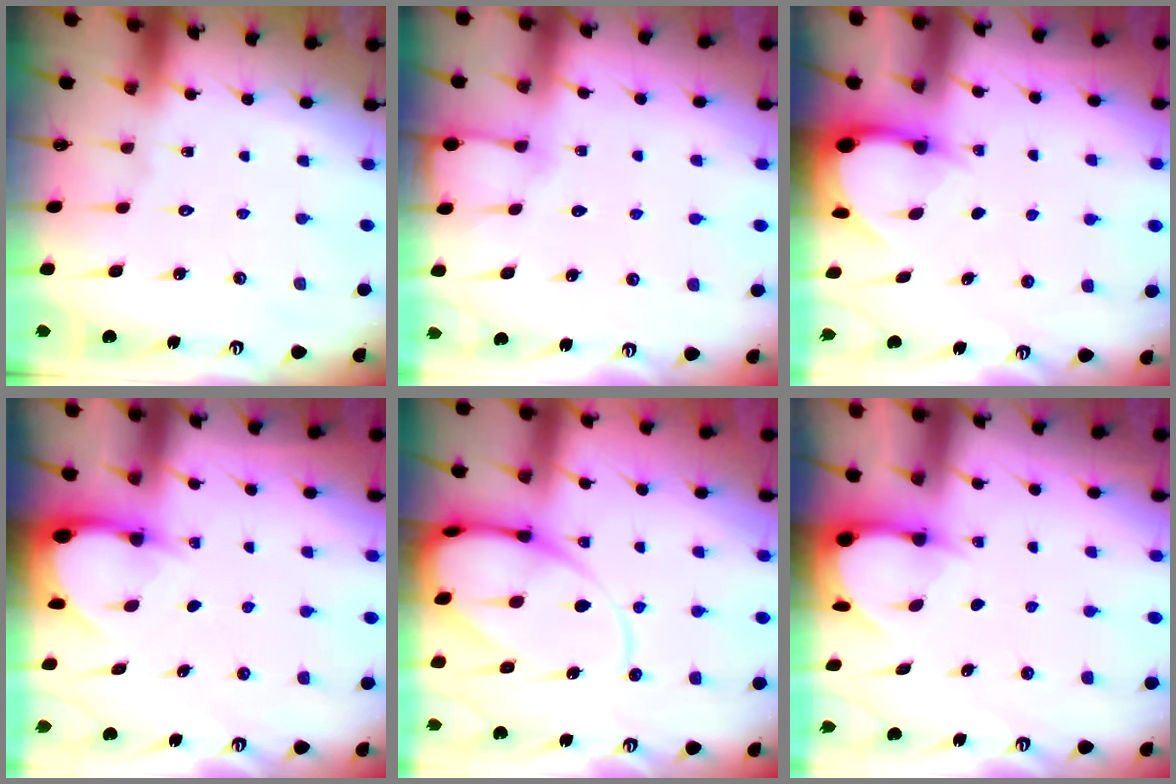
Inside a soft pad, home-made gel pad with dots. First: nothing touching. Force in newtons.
{"total": 4.1, "press": 4.1, "slide": 0.6}
{"total": 3.4, "press": 3.4, "slide": 0.2}
{"total": 3.1, "press": 3.1, "slide": 0.2}
{"total": 12.9, "press": 12.9, "slide": 1.2}
{"total": 3.5, "press": 3.5, "slide": 0.4}